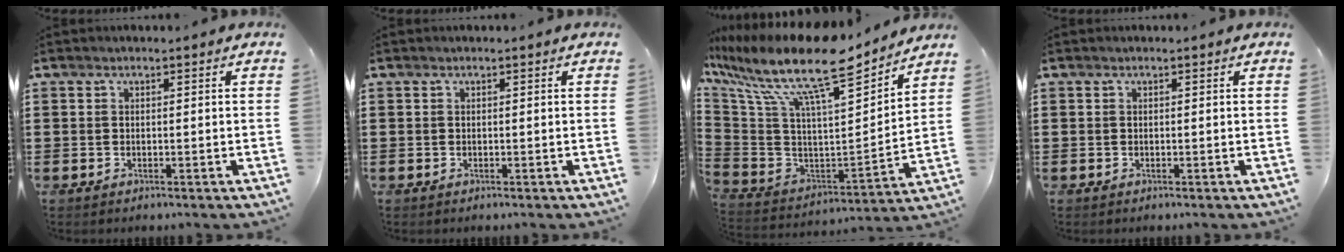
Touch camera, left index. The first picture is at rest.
{"total": 0.0}
{"total": 15.1, "force": [11.1, 3.0, 9.9], "torque": [-0.212, -0.077, 0.179]}
{"total": 0.0}